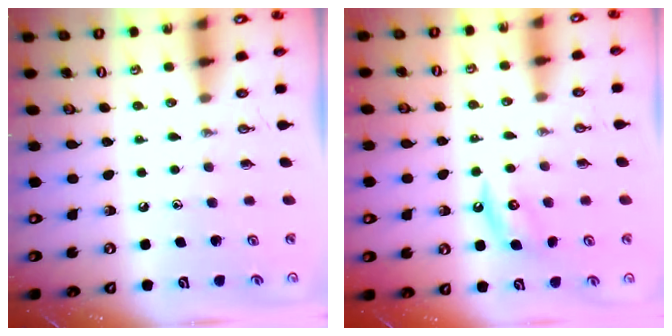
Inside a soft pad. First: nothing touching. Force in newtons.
{"total": 4.2, "press": 4.1, "slide": 0.7}